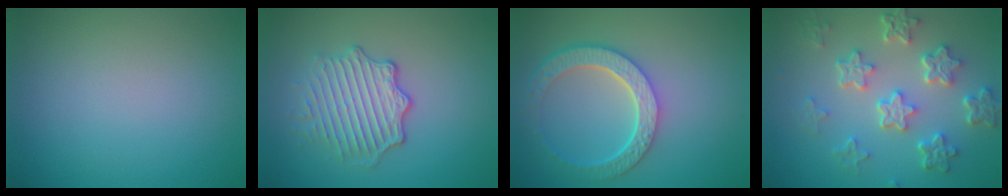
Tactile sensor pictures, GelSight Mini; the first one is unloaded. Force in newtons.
{"total": 4.4, "press": 3.4, "slide": 2.8}
{"total": 5.8, "press": 4.4, "slide": 3.8}
{"total": 5.7, "press": 4.4, "slide": 3.7}